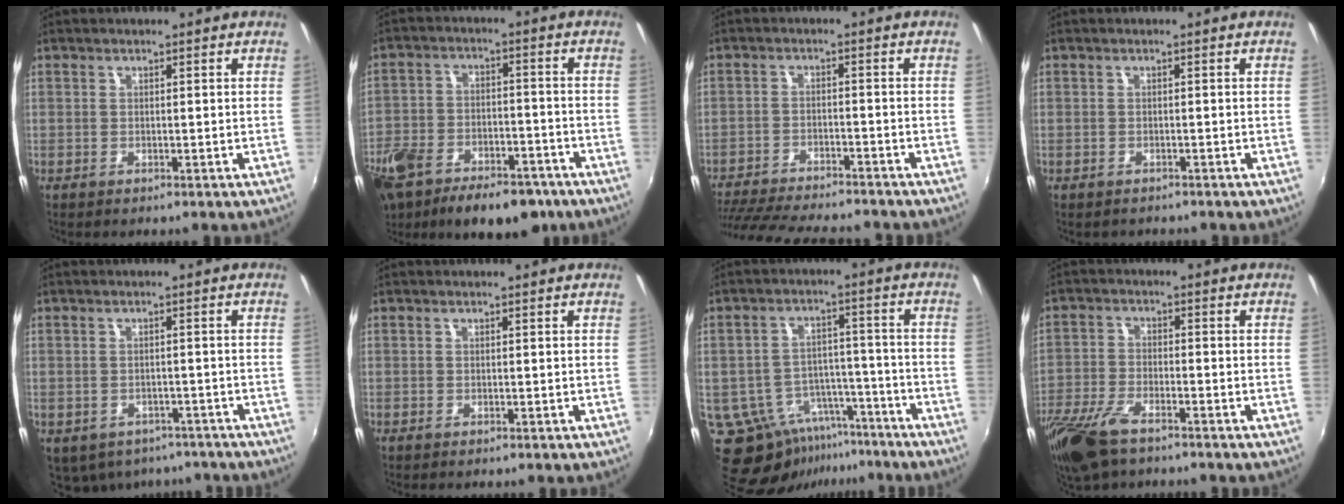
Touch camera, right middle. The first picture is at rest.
{"total": 22.6, "force": [-14.5, 11.6, 12.9], "torque": [-0.298, -0.030, -0.228]}
{"total": 17.6, "force": [-15.5, 3.2, 7.7], "torque": [-0.162, -0.030, -0.240]}
{"total": 1.0, "force": [-0.9, 0.4, 0.0], "torque": [-0.006, -0.002, -0.013]}
{"total": 11.2, "force": [-7.8, 6.8, 4.5], "torque": [-0.099, -0.016, -0.088]}
{"total": 0.0}
{"total": 13.5, "force": [-9.2, 8.0, 5.7], "torque": [-0.120, 0.006, -0.123]}
{"total": 10.9, "force": [-7.7, 3.9, 6.8], "torque": [-0.164, -0.029, -0.155]}